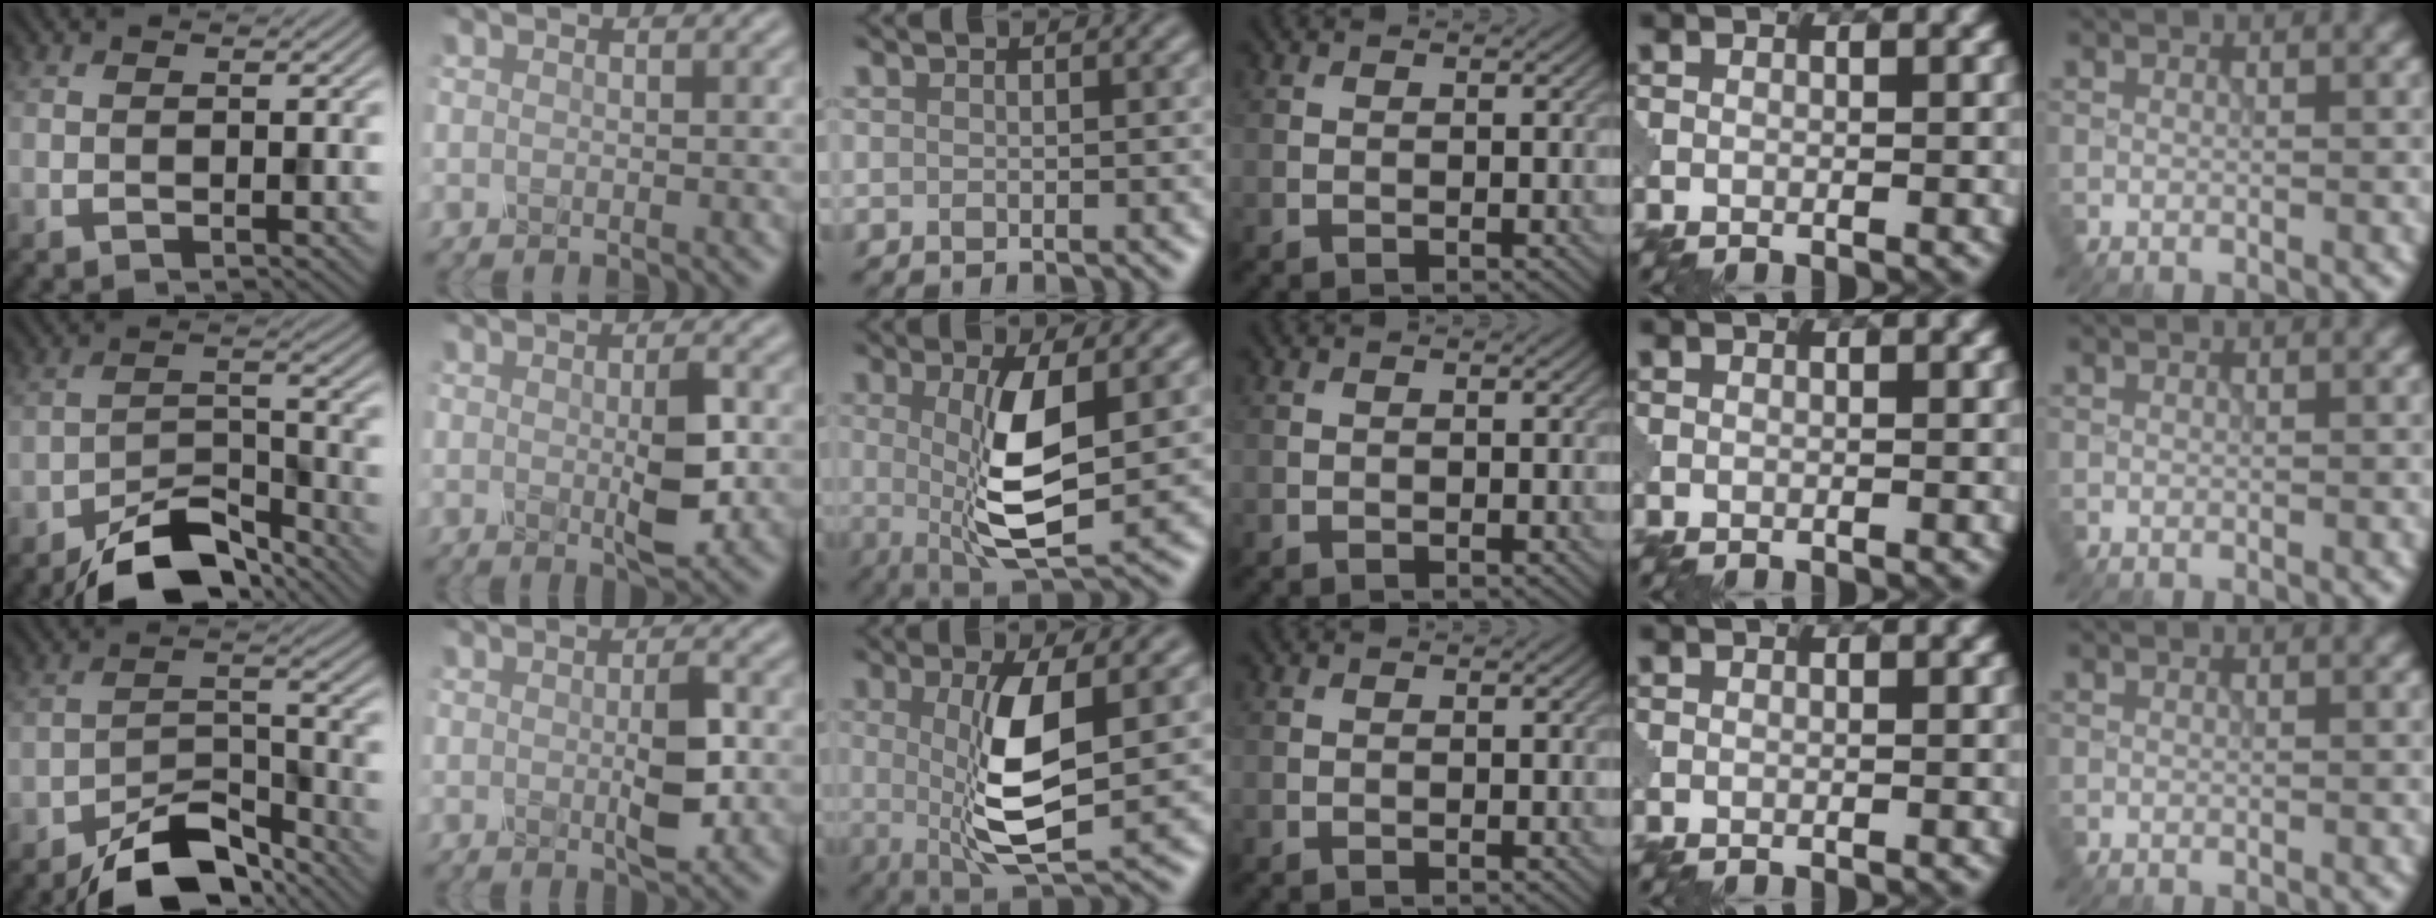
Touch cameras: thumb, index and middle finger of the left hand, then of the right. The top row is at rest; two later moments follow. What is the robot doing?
{"motion": "press", "object": "mechanical pencil"}